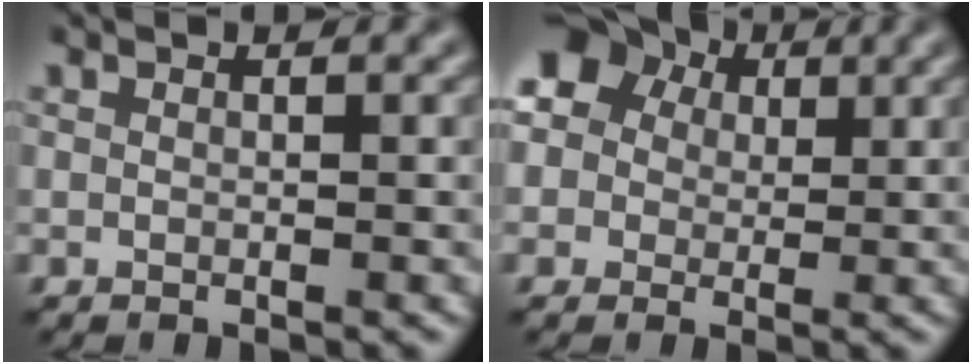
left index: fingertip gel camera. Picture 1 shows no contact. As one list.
[{"total": 9.5, "force": [3.6, 7.7, 4.1], "torque": [-0.099, 0.032, 0.041]}]